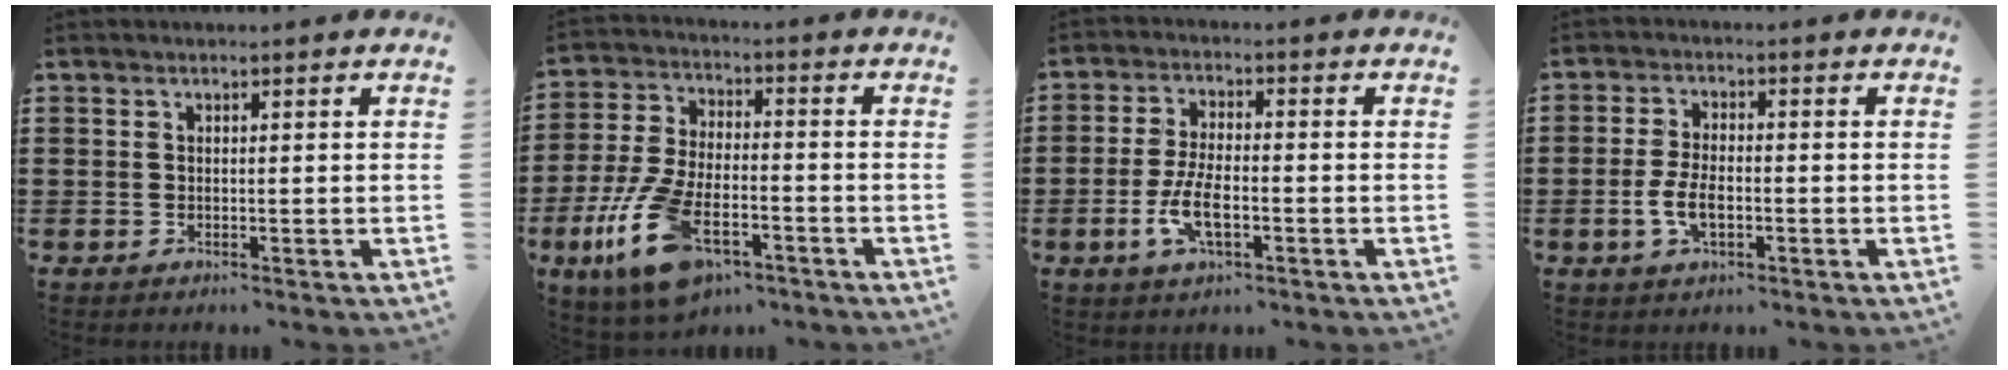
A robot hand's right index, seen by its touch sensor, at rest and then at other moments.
{"total": 13.0, "force": [-6.9, 5.4, 9.6], "torque": [-0.224, 0.002, -0.130]}
{"total": 6.5, "force": [-2.2, 2.4, 5.6], "torque": [-0.119, -0.005, -0.043]}
{"total": 4.8, "force": [-1.3, 2.2, 4.1], "torque": [-0.091, -0.001, -0.029]}